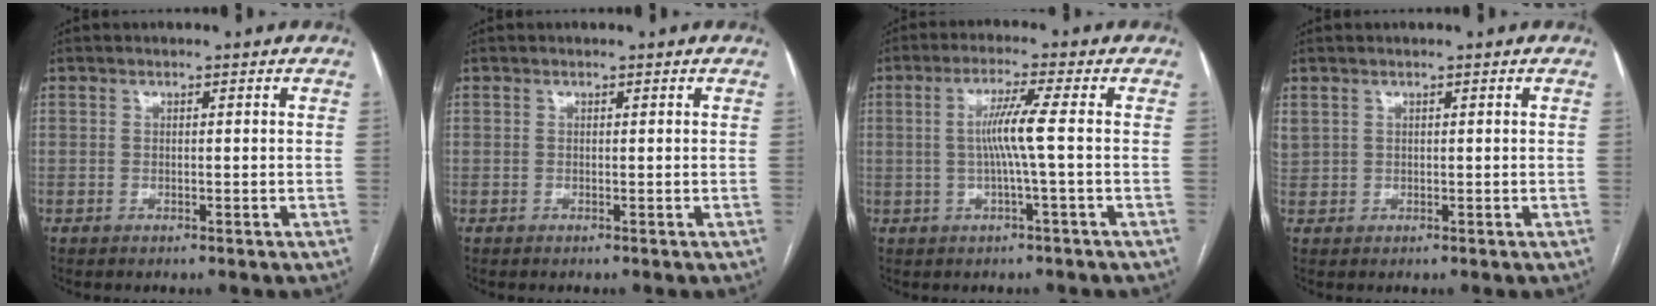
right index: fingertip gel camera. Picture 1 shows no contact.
{"total": 0.0}
{"total": 5.5, "force": [-0.1, -1.2, 5.4], "torque": [-0.103, 0.006, 0.000]}
{"total": 2.1, "force": [1.1, 1.7, 0.7], "torque": [-0.027, 0.018, 0.031]}